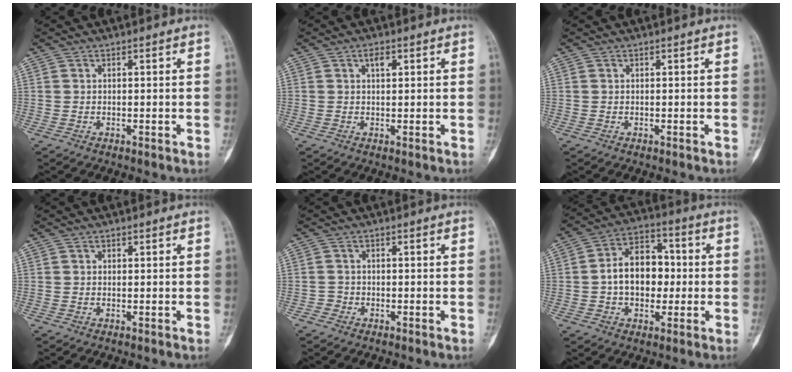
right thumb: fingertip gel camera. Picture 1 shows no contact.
{"total": 1.8, "force": [0.9, 0.9, 1.2], "torque": [-0.017, -0.001, 0.014]}
{"total": 0.0}
{"total": 0.0}
{"total": 1.1, "force": [-0.7, 0.9, -0.1], "torque": [0.007, 0.006, -0.019]}
{"total": 14.1, "force": [-0.2, 9.8, 10.1], "torque": [-0.118, 0.035, -0.009]}